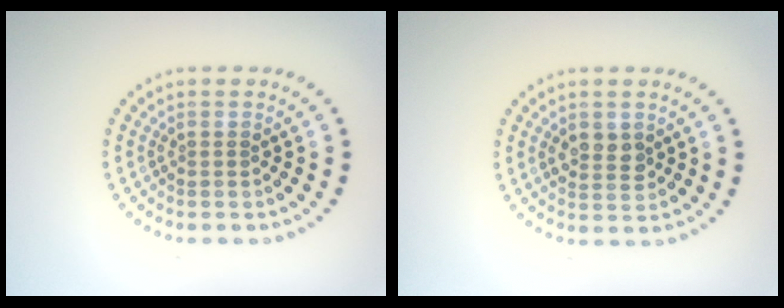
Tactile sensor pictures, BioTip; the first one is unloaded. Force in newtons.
{"total": 2.1, "press": 2.1, "slide": 0.4}